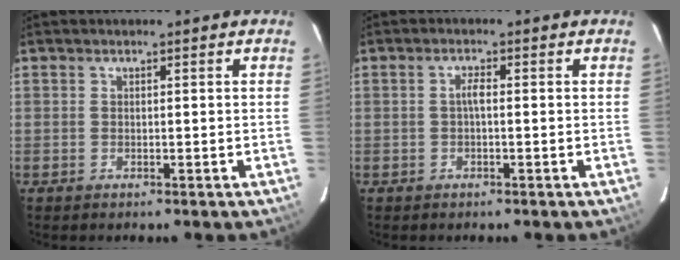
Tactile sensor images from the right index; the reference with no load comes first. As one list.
[{"total": 1.5, "force": [-0.2, 0.3, 1.5], "torque": [-0.029, 0.007, -0.005]}]